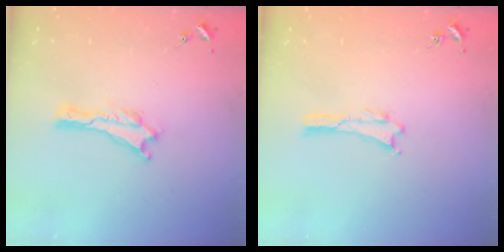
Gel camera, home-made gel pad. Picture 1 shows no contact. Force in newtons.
{"total": 0.0}